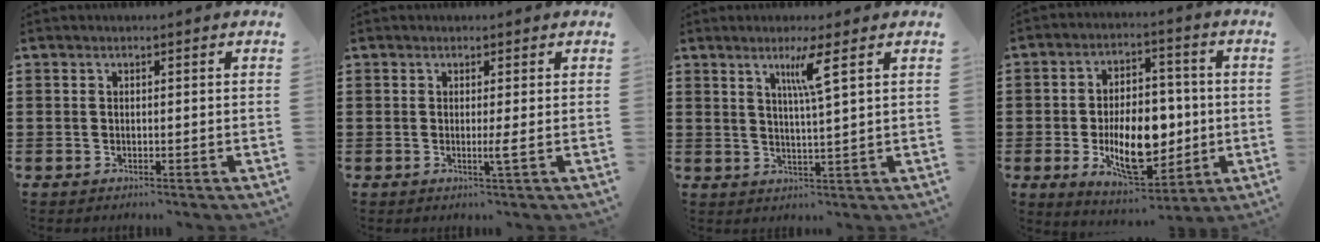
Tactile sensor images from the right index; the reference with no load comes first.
{"total": 2.0, "force": [-0.3, -0.4, 1.9], "torque": [-0.033, -0.008, -0.008]}
{"total": 4.6, "force": [2.4, -0.6, 3.9], "torque": [-0.075, -0.008, 0.035]}
{"total": 11.9, "force": [-2.0, 6.8, 9.6], "torque": [-0.159, -0.005, -0.036]}